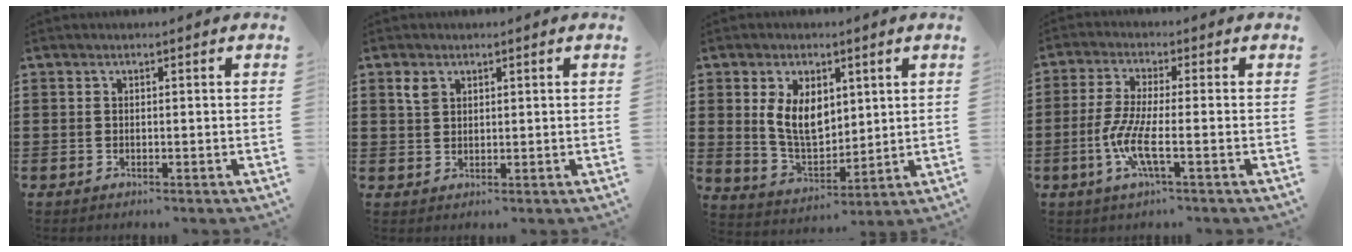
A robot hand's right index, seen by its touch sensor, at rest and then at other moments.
{"total": 2.1, "force": [1.3, 1.4, 0.9], "torque": [-0.022, 0.005, 0.025]}
{"total": 7.7, "force": [2.2, 4.8, 5.5], "torque": [-0.119, 0.009, 0.039]}
{"total": 6.9, "force": [-2.1, 1.3, 6.4], "torque": [-0.149, -0.017, -0.048]}